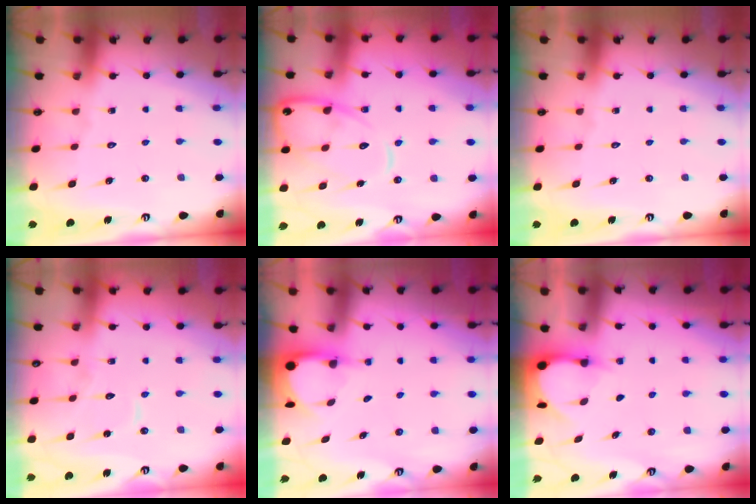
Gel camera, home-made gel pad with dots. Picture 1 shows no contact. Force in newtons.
{"total": 12.7, "press": 12.7, "slide": 1.1}
{"total": 0.0}
{"total": 5.5, "press": 5.5, "slide": 0.6}
{"total": 3.5, "press": 3.4, "slide": 0.2}
{"total": 3.5, "press": 3.5, "slide": 0.4}